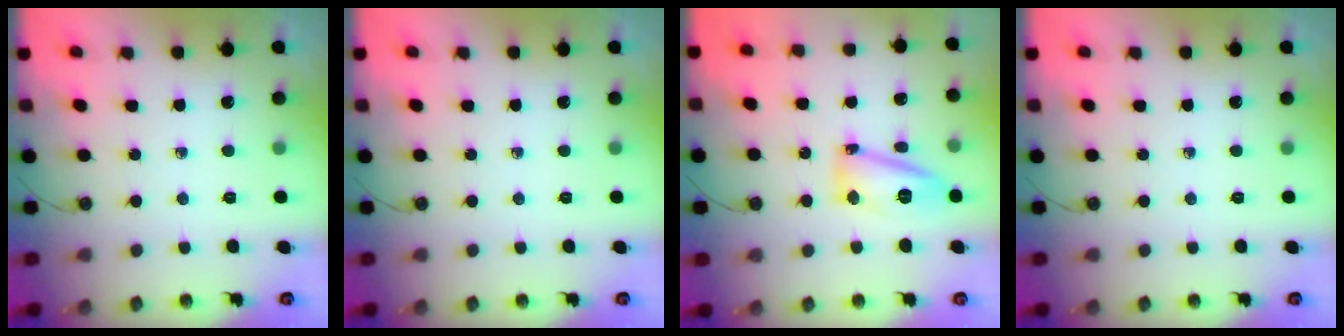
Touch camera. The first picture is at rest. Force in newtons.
{"total": 0.0}
{"total": 14.2, "press": 14.1, "slide": 1.4}
{"total": 0.0}